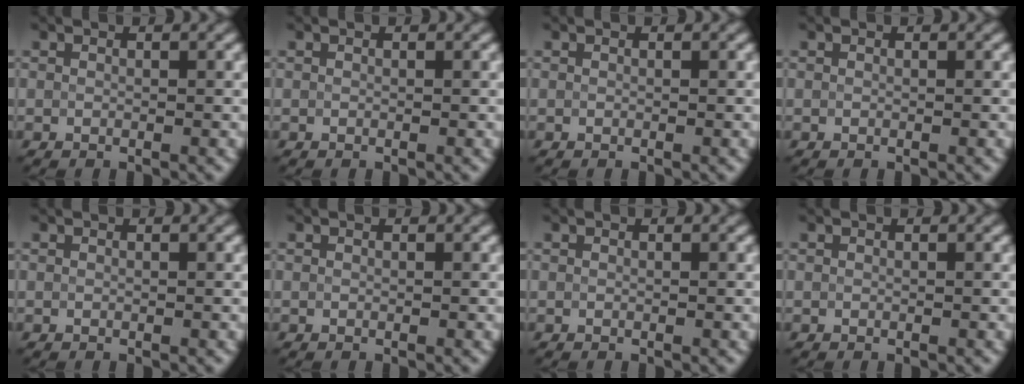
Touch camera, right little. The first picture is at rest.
{"total": 0.0}
{"total": 0.0}
{"total": 0.0}
{"total": 0.0}
{"total": 0.0}
{"total": 0.0}
{"total": 0.0}